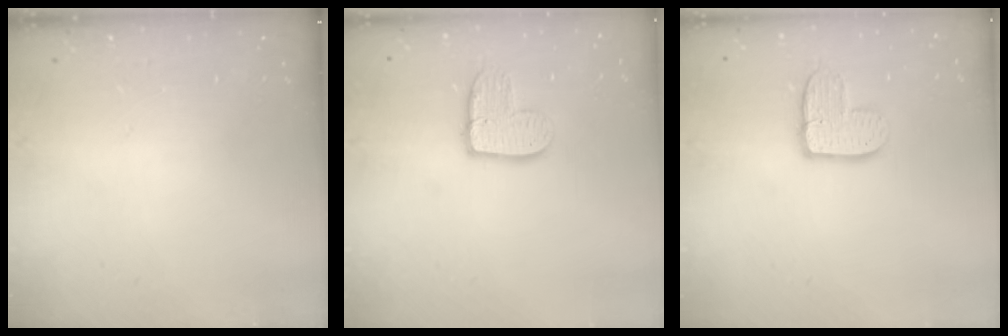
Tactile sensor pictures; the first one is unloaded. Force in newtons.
{"total": 10.7, "press": 10.7, "slide": 1.0}
{"total": 10.3, "press": 10.2, "slide": 0.9}